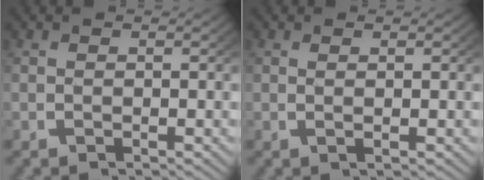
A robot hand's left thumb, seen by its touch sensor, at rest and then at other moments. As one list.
[{"total": 0.8, "force": [0.4, -0.1, 0.7], "torque": [-0.015, -0.004, 0.011]}]